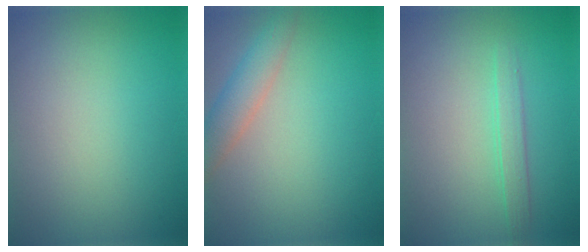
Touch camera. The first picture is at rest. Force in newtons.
{"total": 2.9, "press": 2.9, "slide": 0.1}
{"total": 1.6, "press": 1.6, "slide": 0.0}